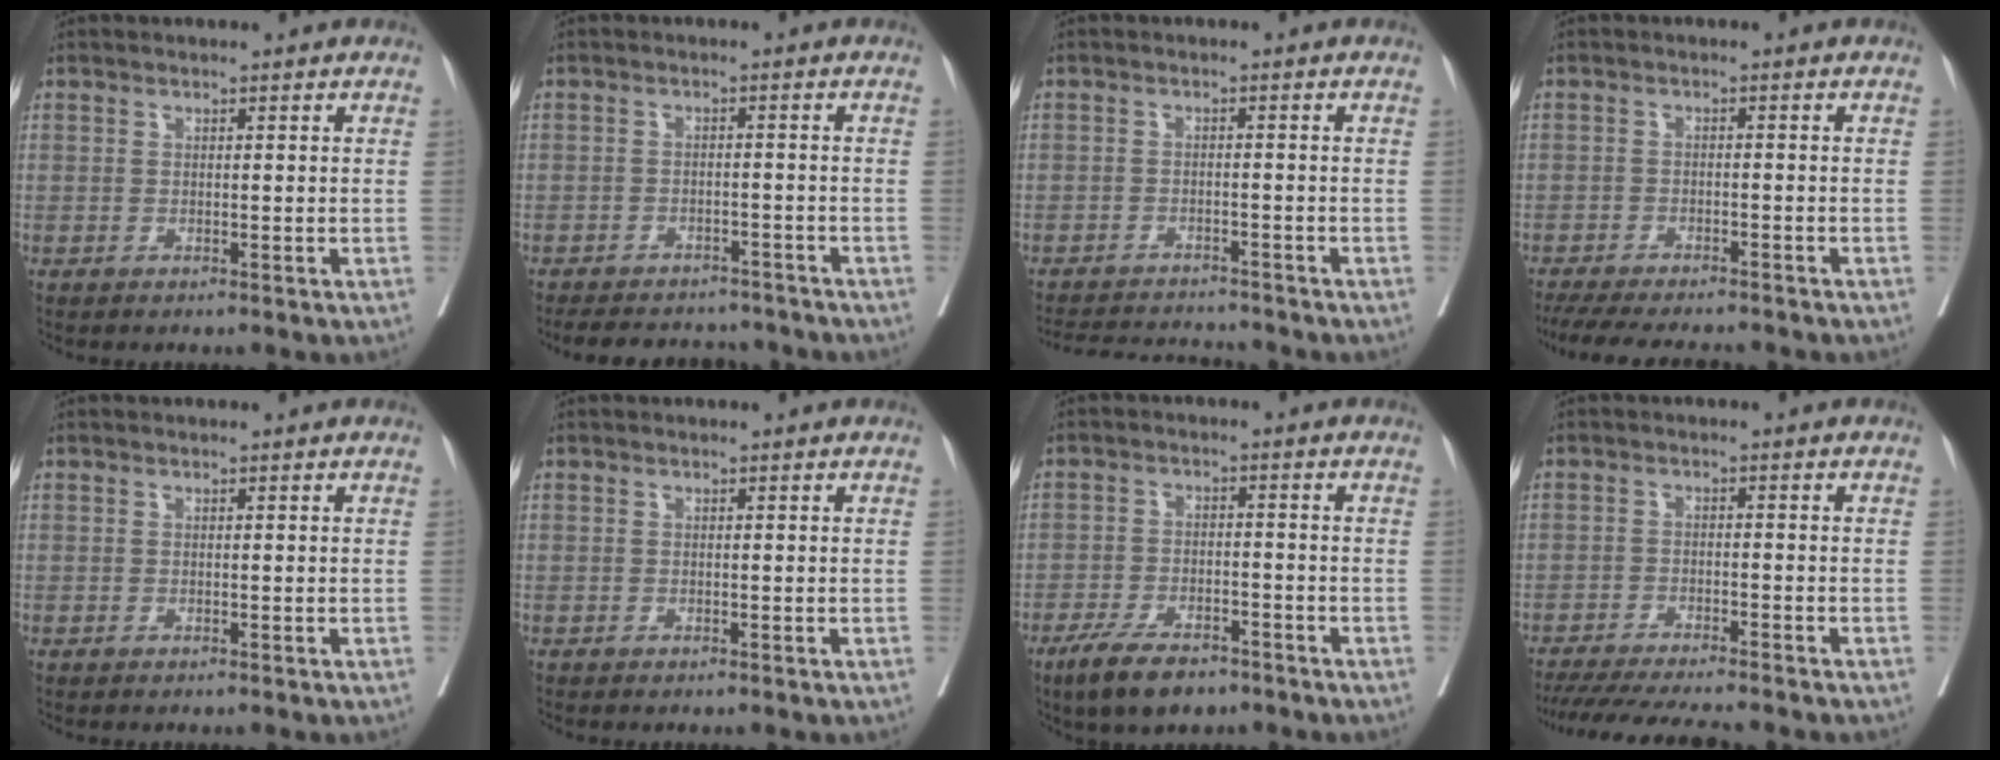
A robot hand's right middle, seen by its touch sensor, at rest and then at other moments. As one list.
[{"total": 11.7, "force": [-10.6, 3.8, 3.3], "torque": [-0.057, 0.009, -0.133]}, {"total": 8.5, "force": [-8.3, 0.8, 1.7], "torque": [-0.025, 0.000, -0.124]}, {"total": 12.9, "force": [-11.5, 2.3, 5.4], "torque": [-0.092, -0.014, -0.159]}, {"total": 0.0}, {"total": 0.0}, {"total": 7.9, "force": [-5.8, 2.8, 4.5], "torque": [-0.084, -0.008, -0.100]}, {"total": 13.4, "force": [-12.0, 0.9, 6.0], "torque": [-0.087, -0.023, -0.175]}]